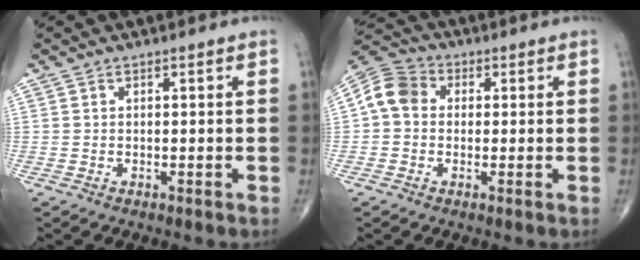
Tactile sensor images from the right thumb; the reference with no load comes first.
{"total": 7.3, "force": [0.4, 6.1, 4.0], "torque": [-0.066, 0.023, -0.006]}